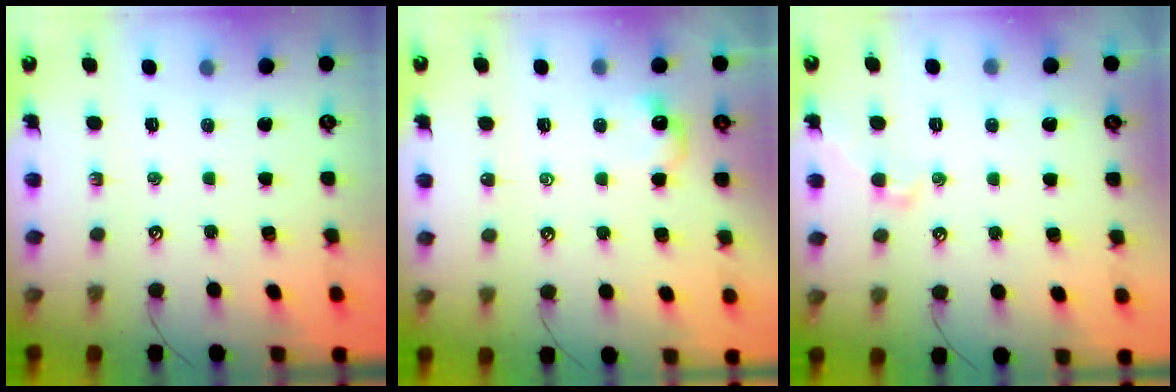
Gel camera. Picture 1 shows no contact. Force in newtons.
{"total": 2.3, "press": 2.2, "slide": 0.5}
{"total": 1.6, "press": 1.4, "slide": 0.6}